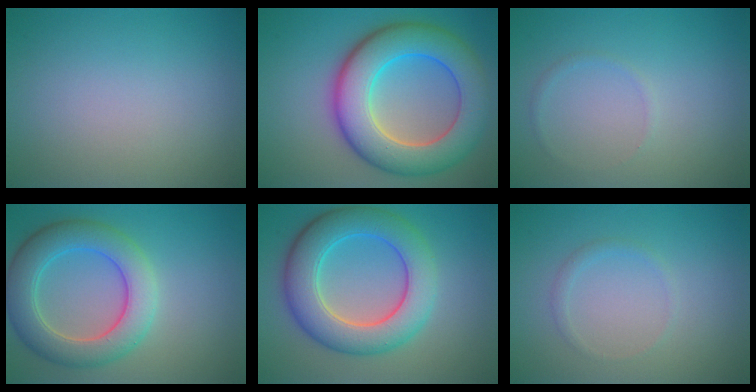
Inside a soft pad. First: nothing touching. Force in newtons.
{"total": 10.1, "press": 10.1, "slide": 0.3}
{"total": 0.6, "press": 0.6, "slide": 0.1}
{"total": 6.6, "press": 6.5, "slide": 0.5}
{"total": 8.0, "press": 8.0, "slide": 0.3}
{"total": 0.9, "press": 0.9, "slide": 0.1}